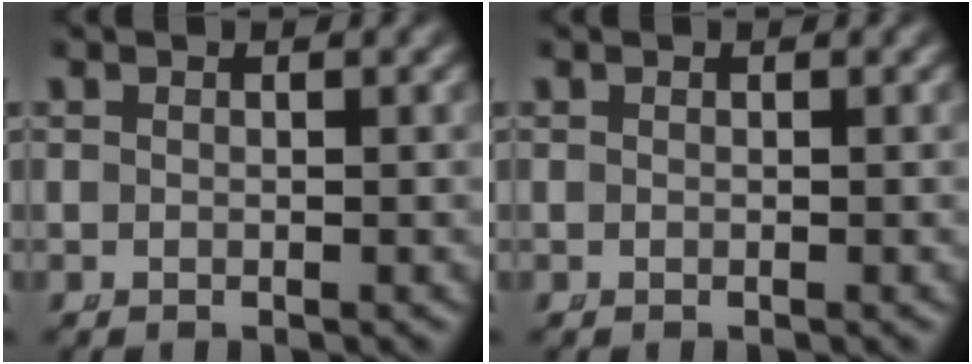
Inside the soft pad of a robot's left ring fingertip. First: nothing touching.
{"total": 0.0}